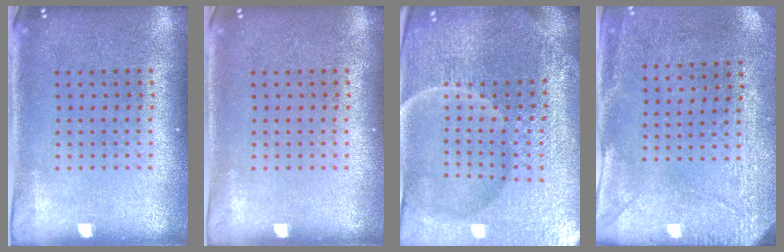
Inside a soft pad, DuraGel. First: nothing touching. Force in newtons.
{"total": 0.0}
{"total": 6.3, "press": 5.7, "slide": 2.7}
{"total": 2.9, "press": 2.3, "slide": 1.8}